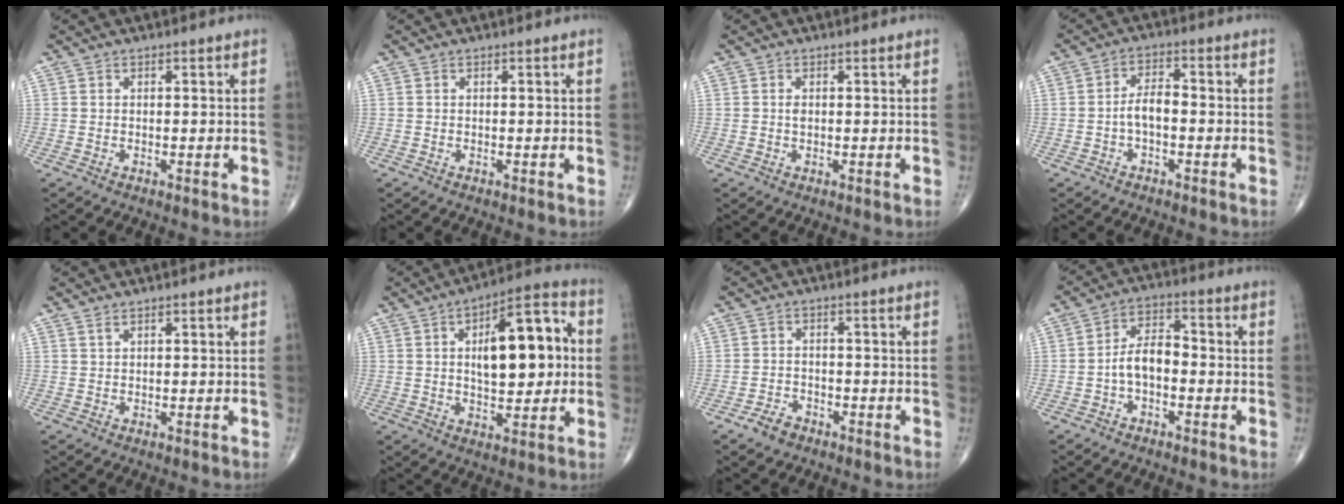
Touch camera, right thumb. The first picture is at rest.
{"total": 0.0}
{"total": 1.1, "force": [0.2, 0.5, 0.9], "torque": [-0.018, -0.001, 0.004]}
{"total": 4.3, "force": [-1.1, 2.1, 3.6], "torque": [-0.060, 0.021, -0.025]}
{"total": 0.7, "force": [0.6, 0.1, 0.4], "torque": [-0.008, 0.001, 0.015]}
{"total": 16.2, "force": [2.1, 7.3, 14.3], "torque": [-0.182, 0.018, 0.029]}
{"total": 3.0, "force": [-2.1, 1.8, 1.1], "torque": [-0.018, 0.012, -0.035]}
{"total": 6.5, "force": [-1.6, 3.7, 5.1], "torque": [-0.082, 0.031, -0.038]}